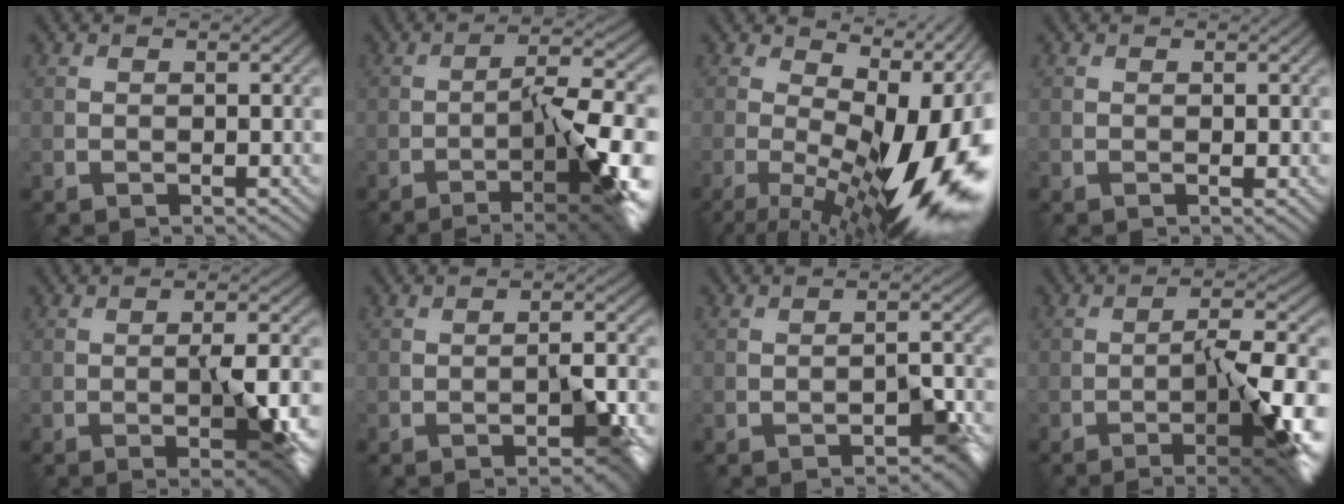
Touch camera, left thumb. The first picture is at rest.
{"total": 12.9, "force": [-5.3, 2.8, 11.4], "torque": [-0.146, 0.015, -0.081]}
{"total": 17.9, "force": [-1.3, 7.2, 16.3], "torque": [-0.211, -0.015, -0.009]}
{"total": 0.0}
{"total": 7.4, "force": [-1.9, 1.9, 6.9], "torque": [-0.107, -0.006, -0.025]}
{"total": 5.4, "force": [-2.4, 1.5, 4.6], "torque": [-0.066, 0.004, -0.036]}
{"total": 4.3, "force": [-2.6, 1.3, 3.2], "torque": [-0.041, 0.010, -0.037]}
{"total": 11.4, "force": [-4.3, 2.4, 10.3], "torque": [-0.144, 0.007, -0.066]}